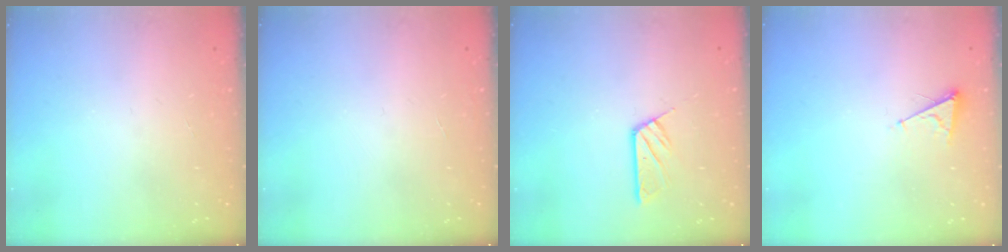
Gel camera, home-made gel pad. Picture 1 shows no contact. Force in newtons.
{"total": 0.0}
{"total": 6.2, "press": 6.2, "slide": 0.1}
{"total": 3.6, "press": 3.6, "slide": 0.4}